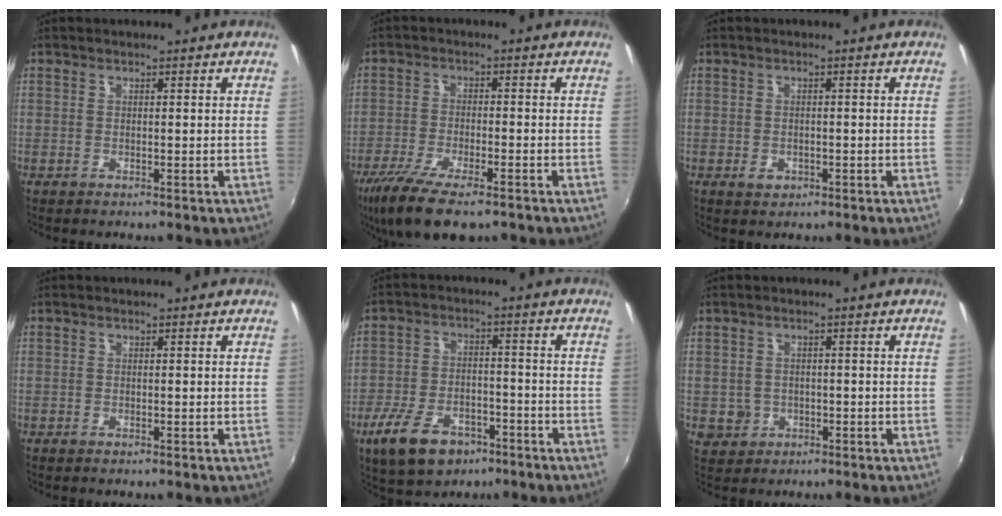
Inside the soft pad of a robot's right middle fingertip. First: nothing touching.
{"total": 12.6, "force": [-8.8, 3.8, 8.2], "torque": [-0.185, -0.042, -0.159]}
{"total": 2.1, "force": [-0.9, 1.6, 1.0], "torque": [-0.017, -0.002, -0.012]}
{"total": 0.0}
{"total": 12.2, "force": [-7.4, 6.6, 7.1], "torque": [-0.165, -0.011, -0.124]}
{"total": 4.1, "force": [-0.7, 3.8, 1.1], "torque": [-0.029, 0.000, -0.004]}